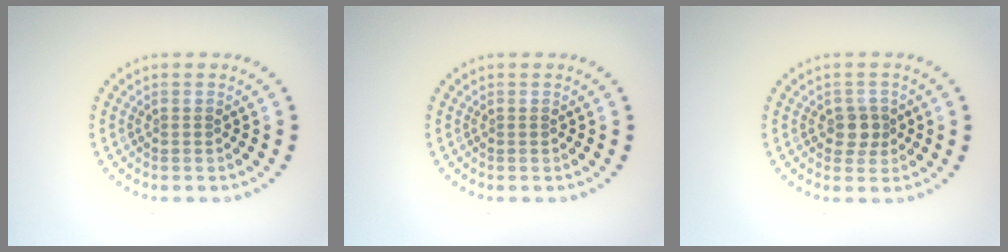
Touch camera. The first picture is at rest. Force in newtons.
{"total": 0.0}
{"total": 1.9, "press": 1.7, "slide": 0.8}